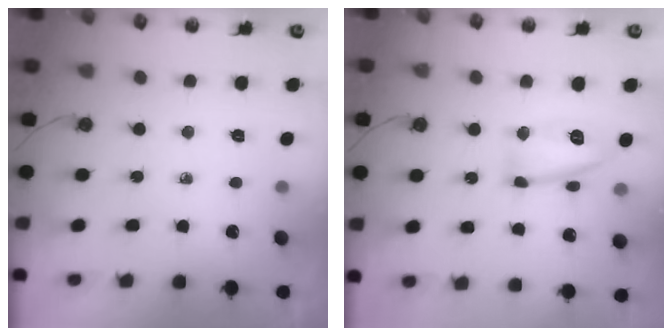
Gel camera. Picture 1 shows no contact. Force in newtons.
{"total": 13.4, "press": 13.3, "slide": 1.0}